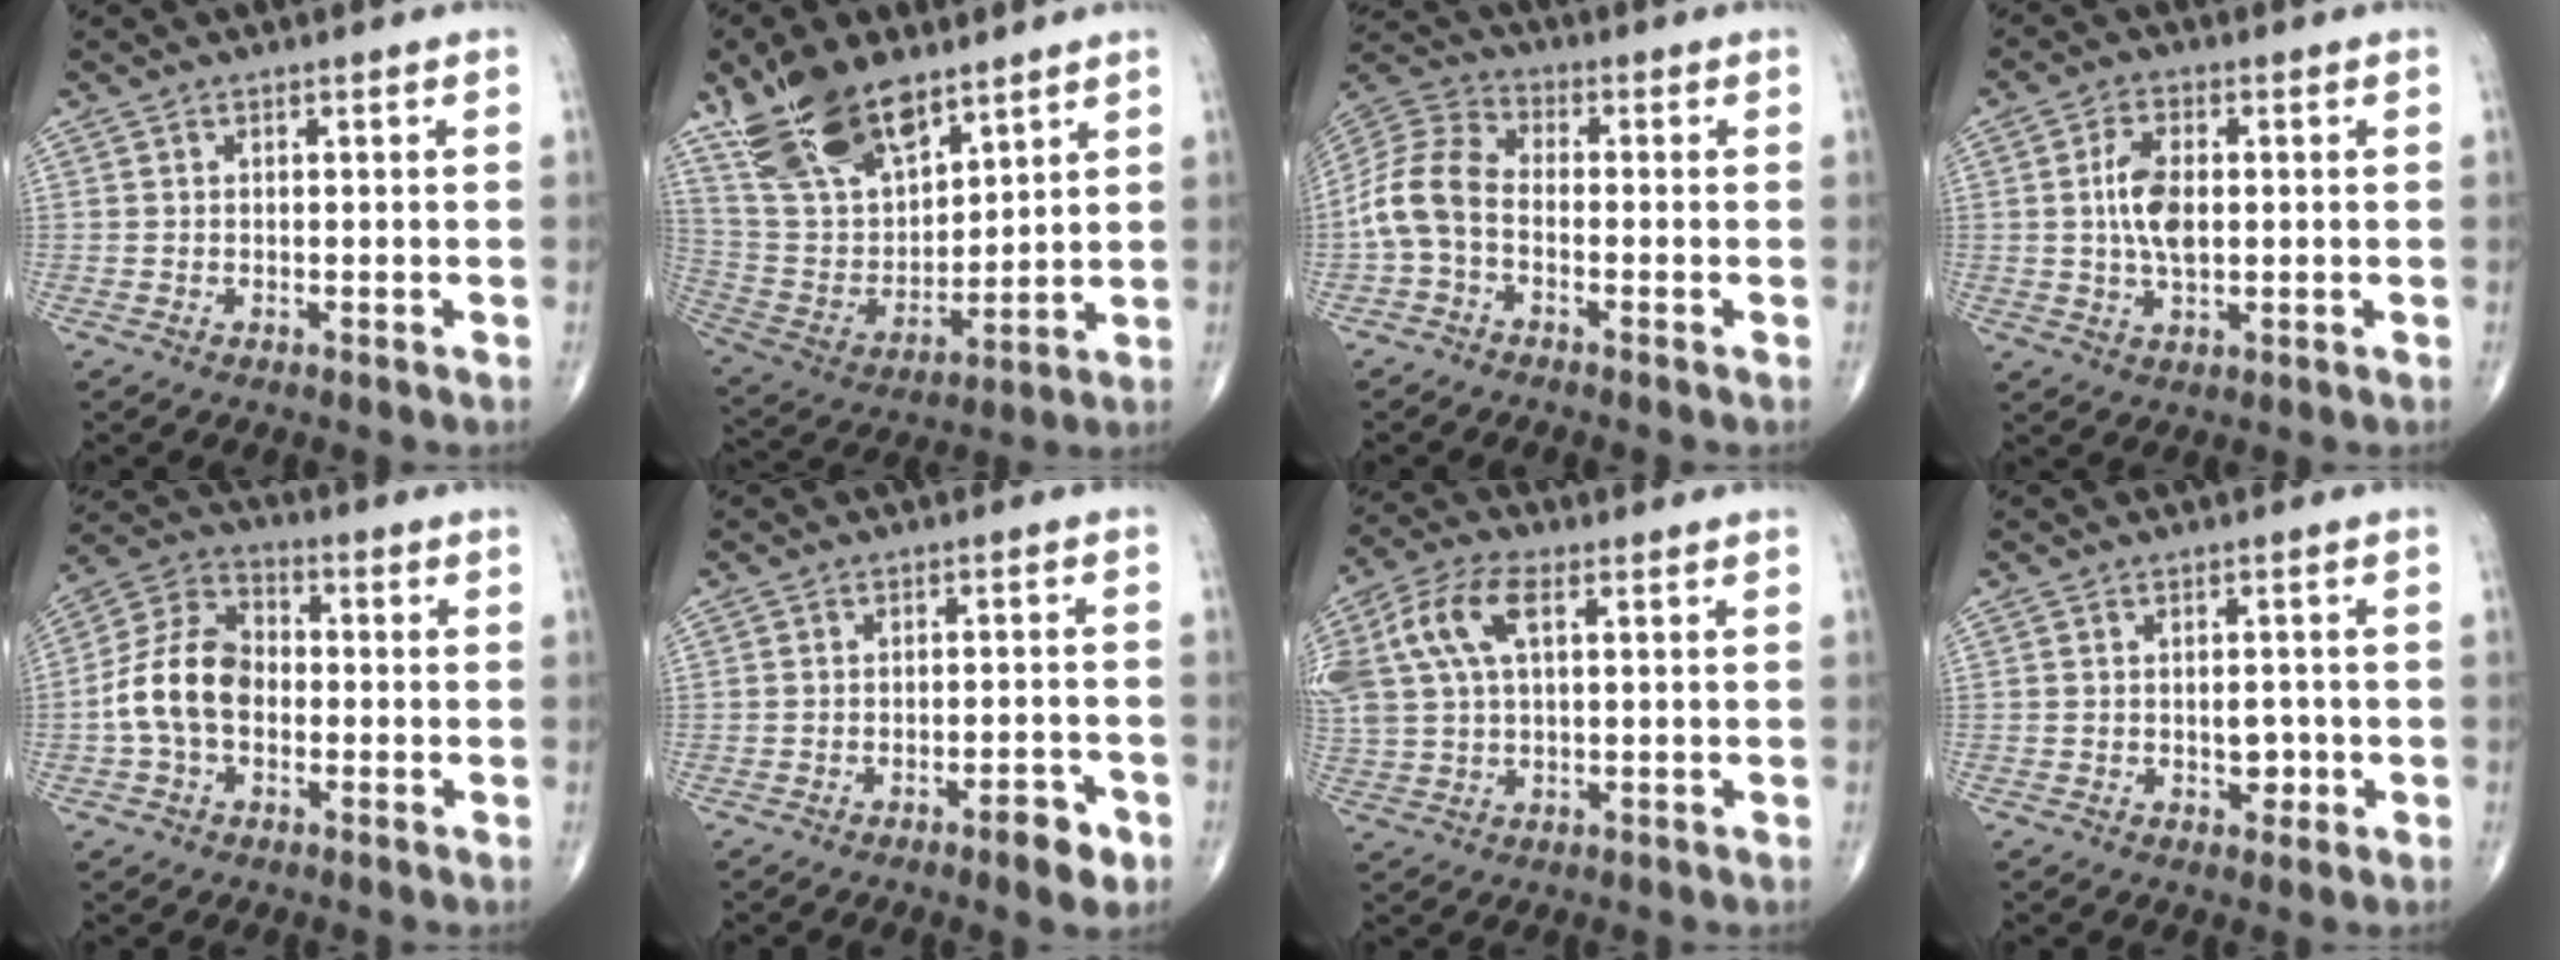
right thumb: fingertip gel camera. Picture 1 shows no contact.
{"total": 19.6, "force": [13.0, 9.1, 11.7], "torque": [-0.188, -0.050, 0.256]}
{"total": 9.0, "force": [-2.3, 5.7, 6.6], "torque": [-0.135, 0.030, -0.060]}
{"total": 7.2, "force": [0.5, 3.9, 6.1], "torque": [-0.112, 0.004, 0.007]}
{"total": 11.8, "force": [-1.7, 8.2, 8.3], "torque": [-0.150, 0.039, -0.044]}
{"total": 5.1, "force": [-3.0, 1.4, 3.9], "torque": [-0.048, 0.017, -0.040]}
{"total": 11.8, "force": [3.6, 6.0, 9.5], "torque": [-0.219, 0.022, 0.070]}
{"total": 3.0, "force": [-0.7, 1.9, 2.2], "torque": [-0.017, 0.003, -0.008]}